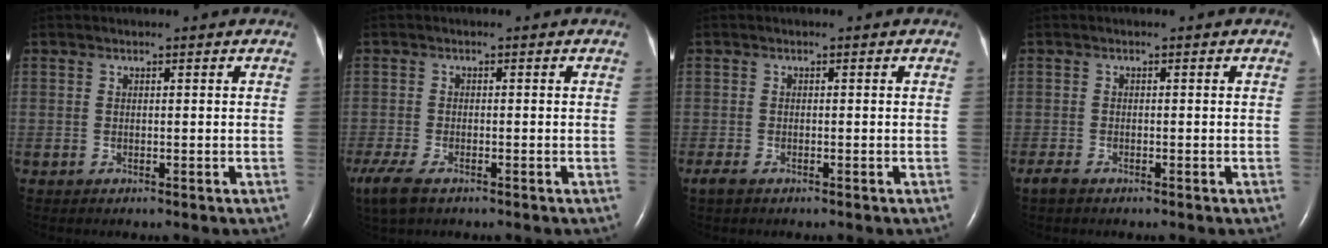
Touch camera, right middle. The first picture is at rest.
{"total": 8.7, "force": [-5.6, 3.8, 5.4], "torque": [-0.129, -0.022, -0.095]}
{"total": 1.6, "force": [-1.1, 0.6, 1.0], "torque": [-0.028, -0.004, -0.020]}
{"total": 1.5, "force": [-1.2, 0.5, 0.9], "torque": [-0.026, -0.003, -0.023]}